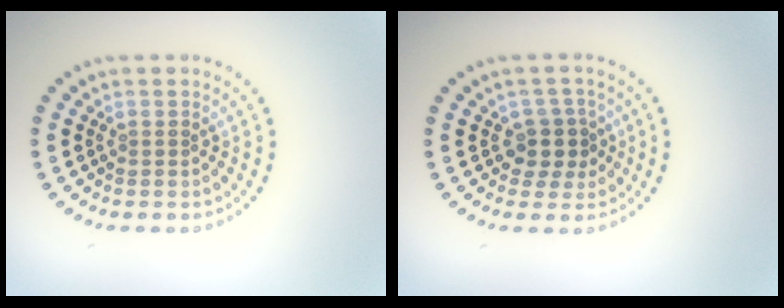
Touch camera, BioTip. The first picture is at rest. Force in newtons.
{"total": 2.6, "press": 2.2, "slide": 1.4}